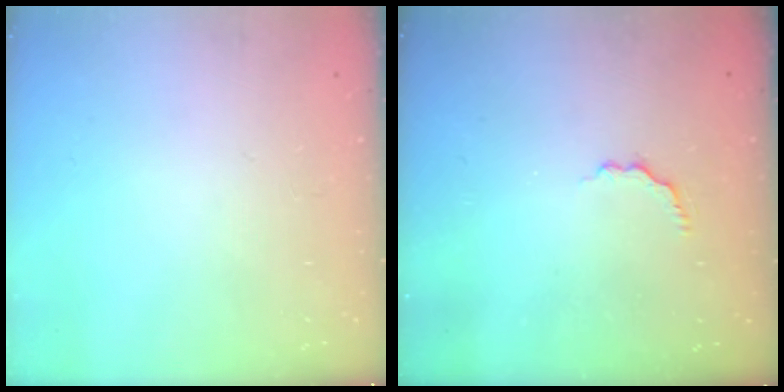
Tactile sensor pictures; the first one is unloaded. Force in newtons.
{"total": 2.5, "press": 2.3, "slide": 1.0}